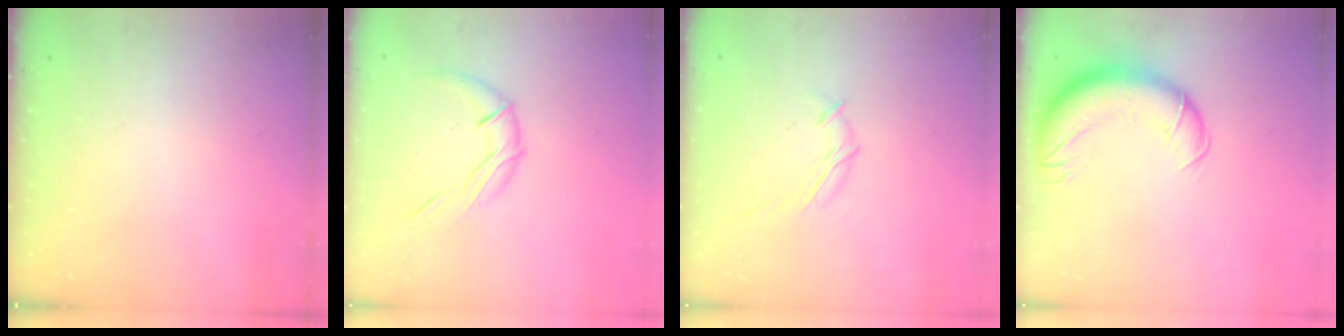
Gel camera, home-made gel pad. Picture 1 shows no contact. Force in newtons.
{"total": 9.5, "press": 9.5, "slide": 0.2}
{"total": 7.4, "press": 7.2, "slide": 1.6}
{"total": 16.6, "press": 16.1, "slide": 4.1}